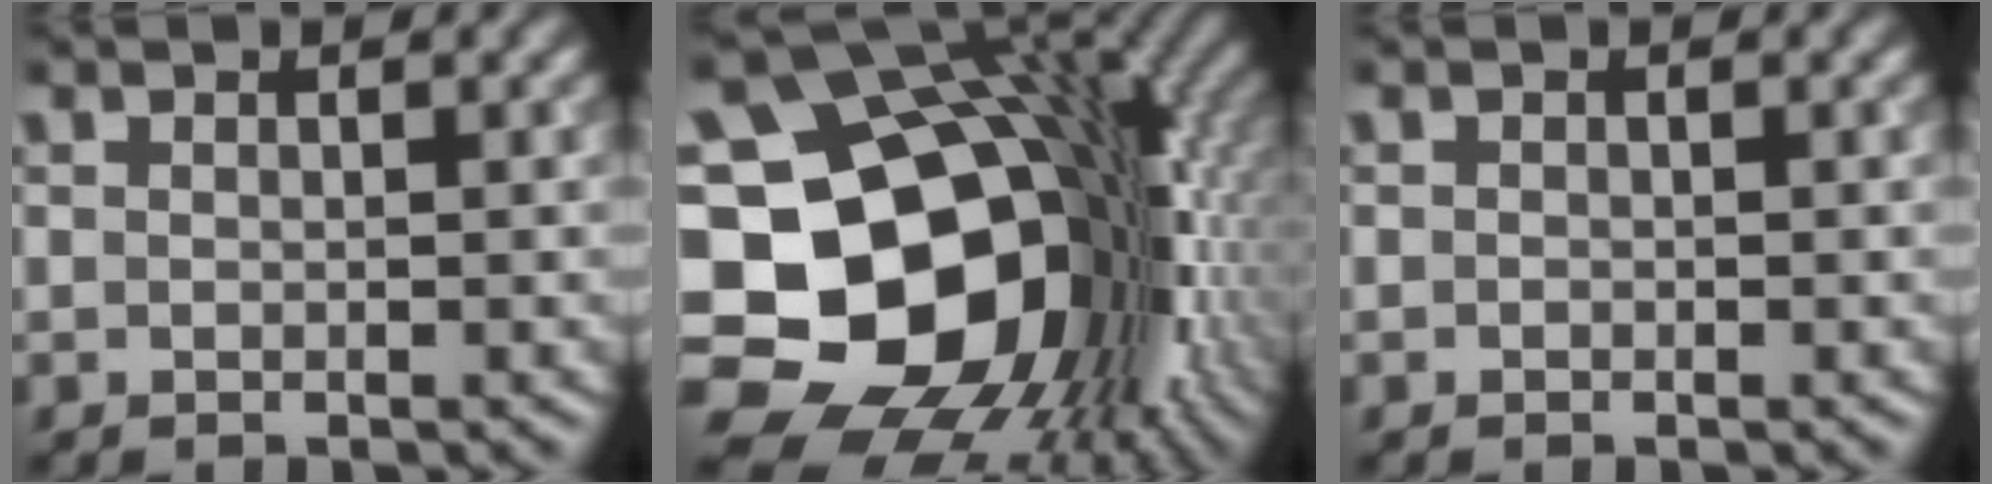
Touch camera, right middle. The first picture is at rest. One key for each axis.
{"total": 20.9, "fx": -3.9, "fy": 16.1, "fz": 12.7, "tx": -0.190, "ty": -0.019, "tz": -0.064}
{"total": 0.0}